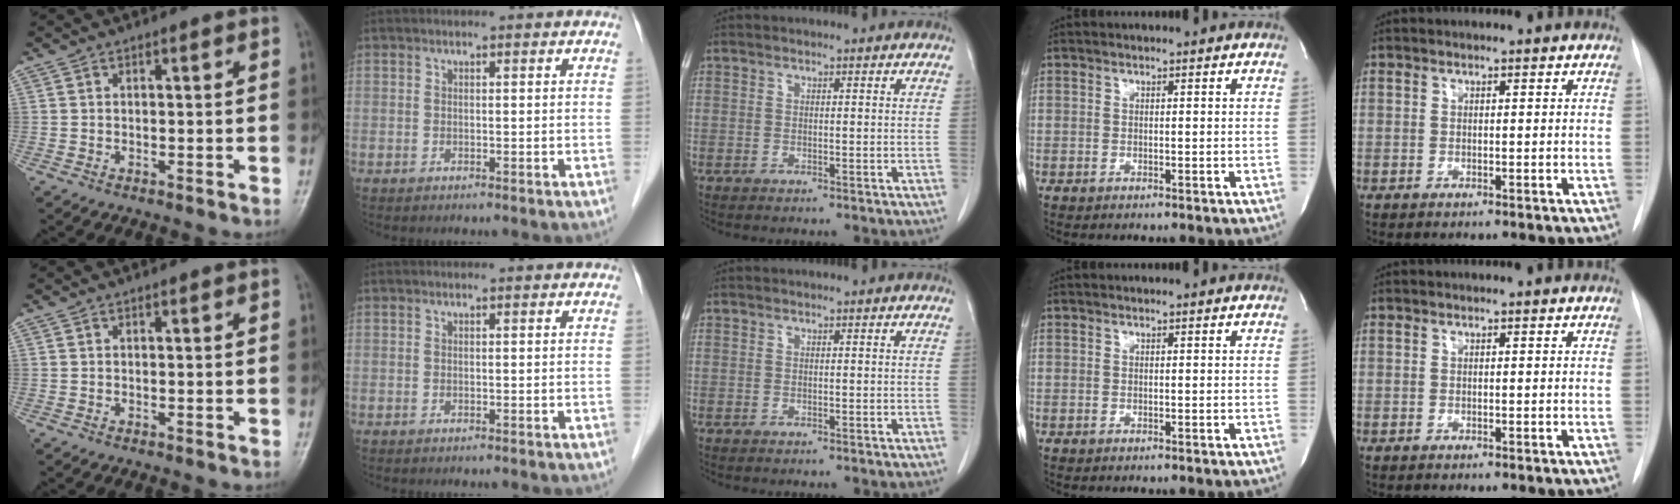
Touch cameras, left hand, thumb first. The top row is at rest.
{}